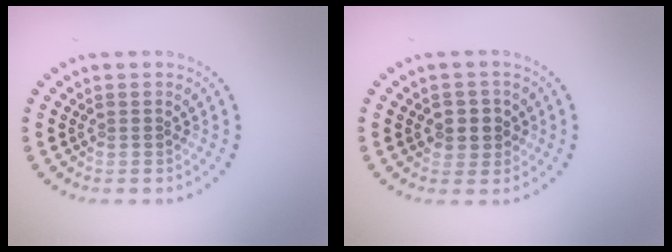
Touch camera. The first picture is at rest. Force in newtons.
{"total": 2.5, "press": 2.3, "slide": 1.0}